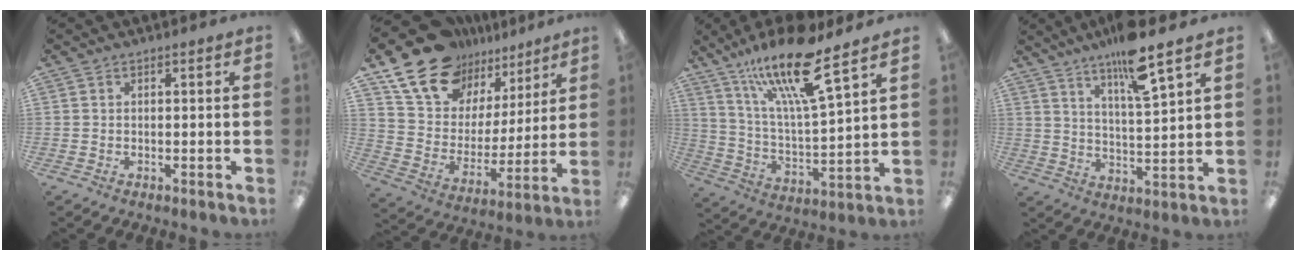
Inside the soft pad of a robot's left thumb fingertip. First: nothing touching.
{"total": 18.4, "force": [13.7, 10.6, 6.1], "torque": [-0.136, -0.086, 0.253]}
{"total": 19.0, "force": [13.7, 3.6, 12.6], "torque": [-0.232, -0.074, 0.225]}
{"total": 11.4, "force": [8.5, 1.4, 7.5], "torque": [-0.127, -0.046, 0.140]}